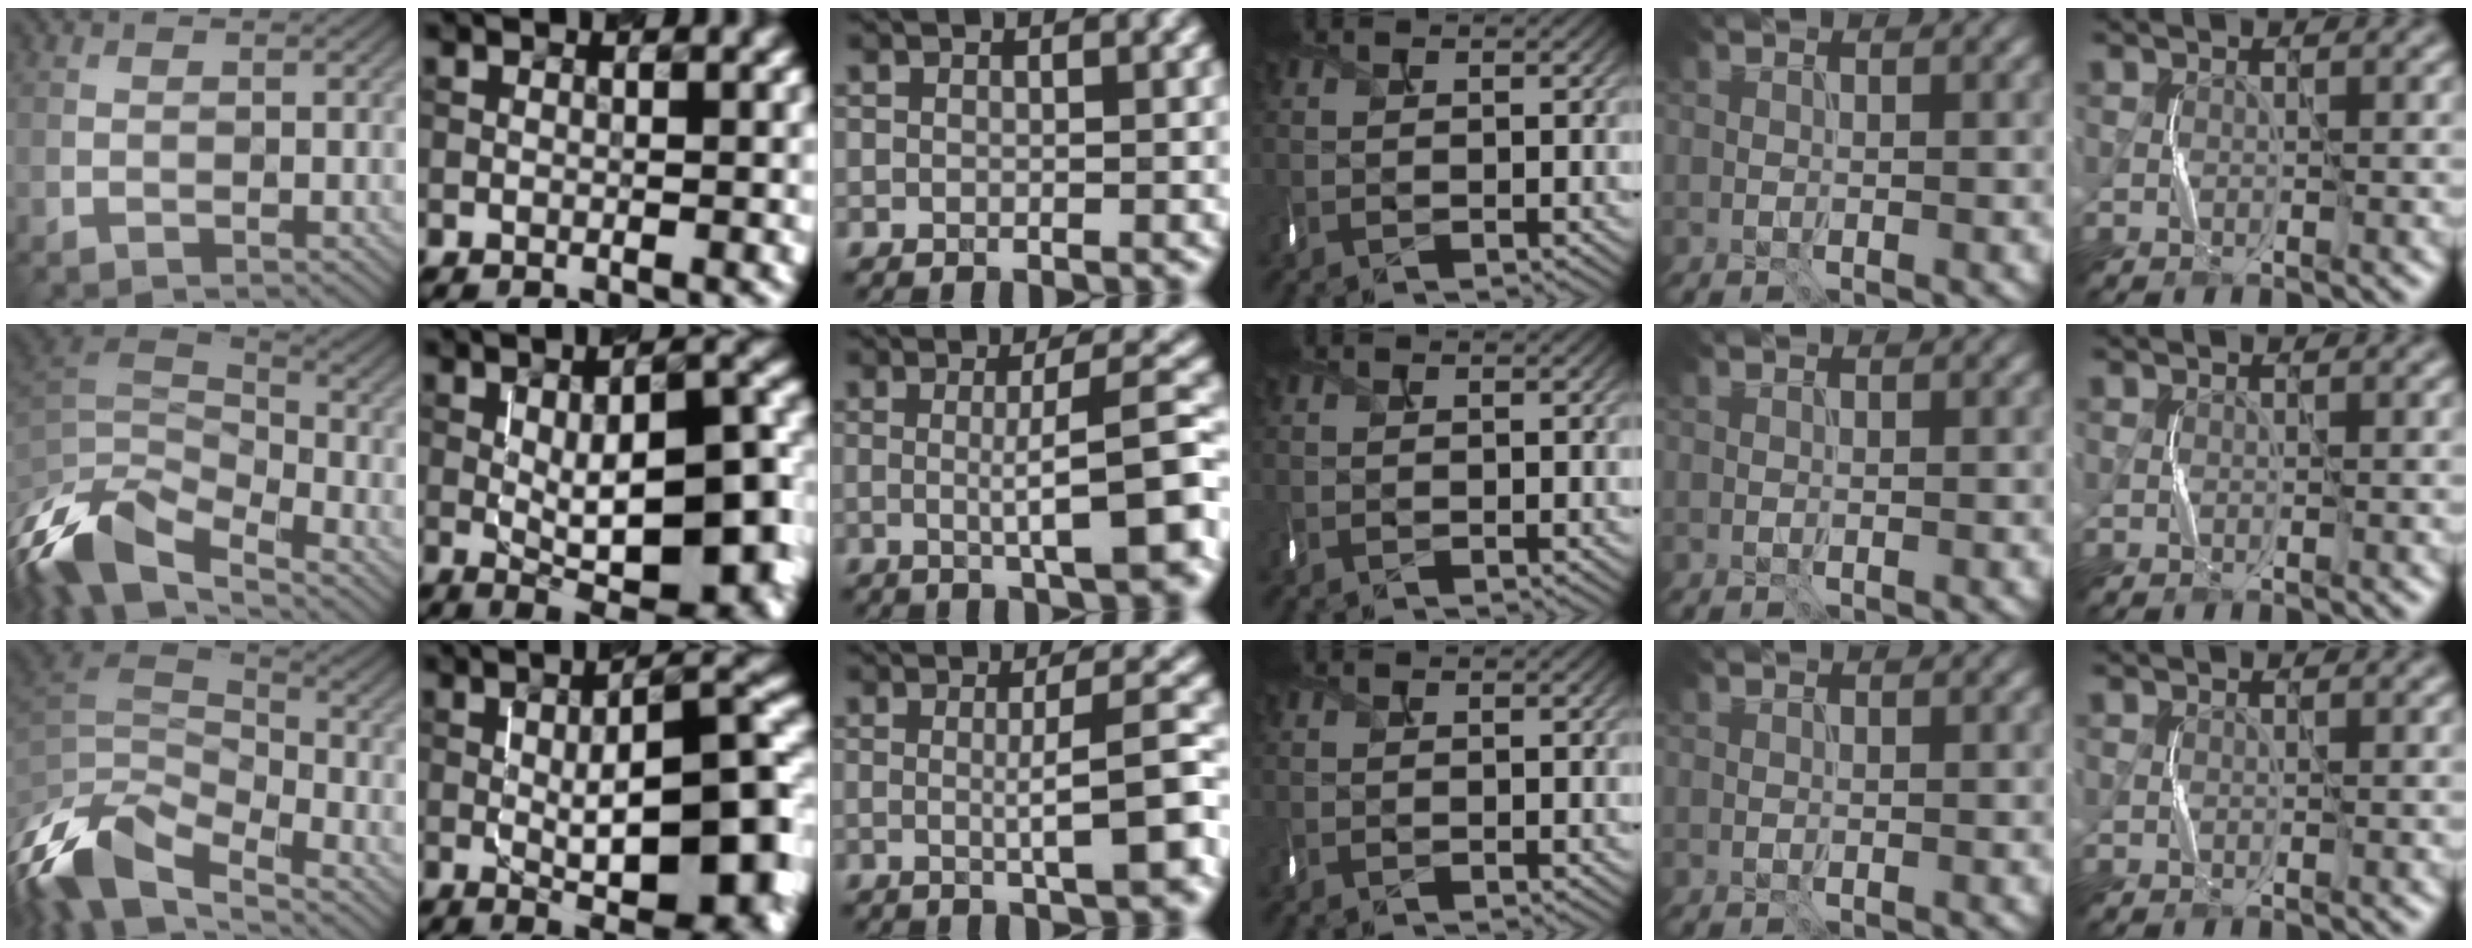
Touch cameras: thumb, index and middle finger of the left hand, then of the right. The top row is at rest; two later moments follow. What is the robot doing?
{"motion": "shake", "object": "box of matches"}